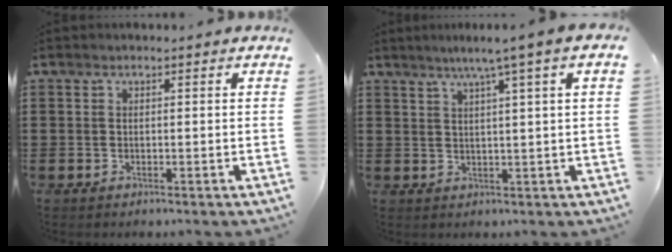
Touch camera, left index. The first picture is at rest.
{"total": 4.1, "force": [2.2, -0.9, 3.3], "torque": [-0.068, -0.007, 0.033]}